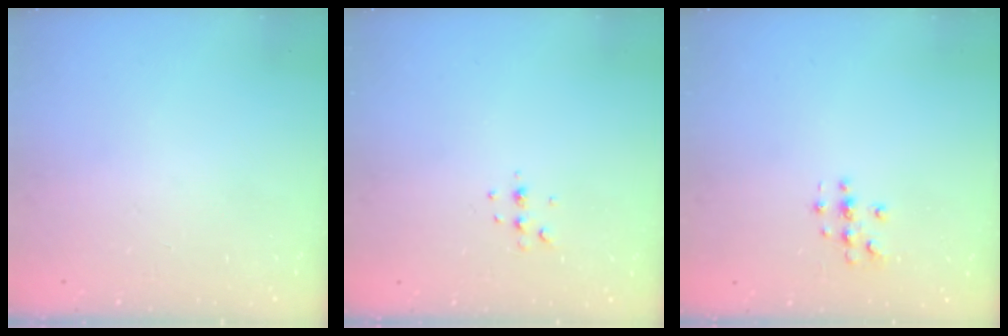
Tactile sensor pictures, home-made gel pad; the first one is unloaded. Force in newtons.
{"total": 4.4, "press": 4.0, "slide": 1.8}
{"total": 3.4, "press": 3.4, "slide": 0.4}